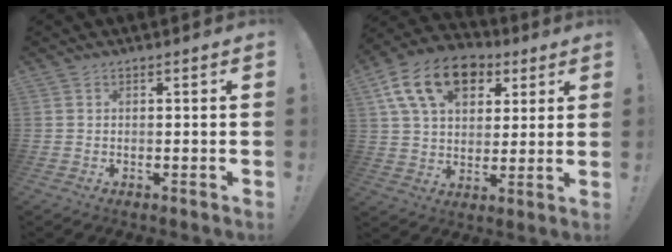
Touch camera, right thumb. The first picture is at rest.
{"total": 17.8, "force": [7.9, 11.9, 10.6], "torque": [-0.174, -0.025, 0.147]}